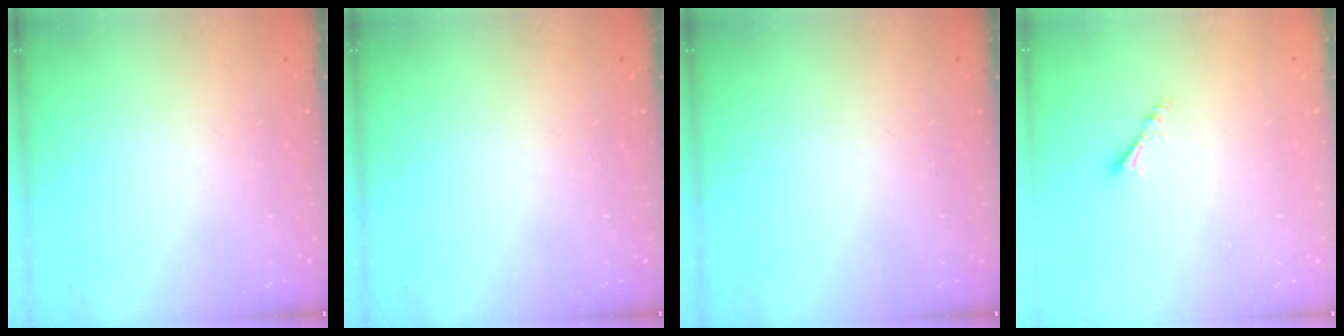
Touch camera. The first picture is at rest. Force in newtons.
{"total": 0.0}
{"total": 0.0}
{"total": 3.0, "press": 2.9, "slide": 0.6}